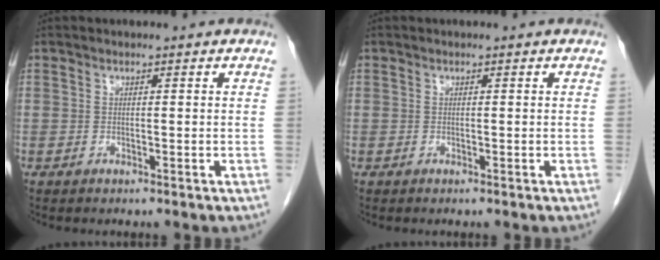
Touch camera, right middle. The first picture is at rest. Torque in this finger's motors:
{"motor_torque": [0.09, -0.04, -0.04, -0.01]}